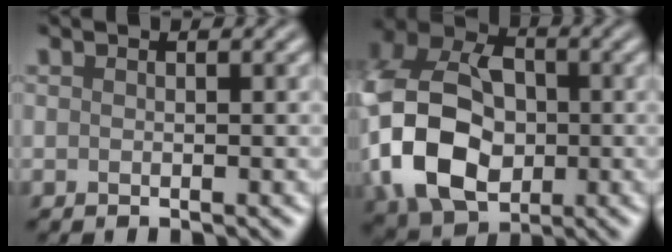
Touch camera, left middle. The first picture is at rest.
{"total": 13.1, "force": [-1.9, 9.5, 8.9], "torque": [-0.205, -0.001, -0.047]}